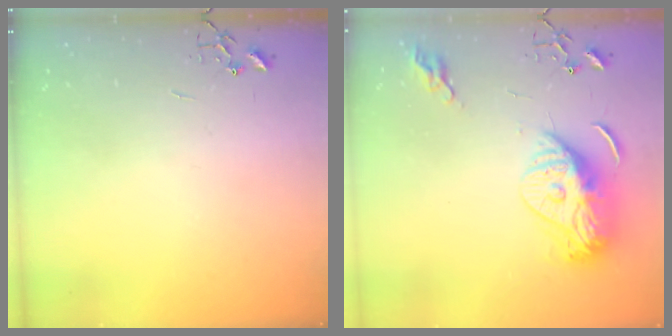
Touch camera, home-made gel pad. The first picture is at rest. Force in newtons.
{"total": 15.5, "press": 15.4, "slide": 1.3}